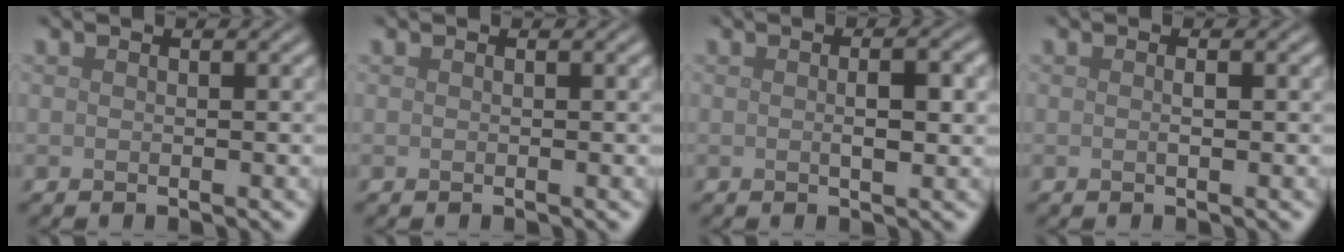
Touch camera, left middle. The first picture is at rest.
{"total": 0.0}
{"total": 2.5, "force": [0.0, 0.7, 2.4], "torque": [-0.040, -0.001, 0.000]}
{"total": 0.7, "force": [0.0, 0.1, 0.7], "torque": [-0.013, 0.000, 0.000]}